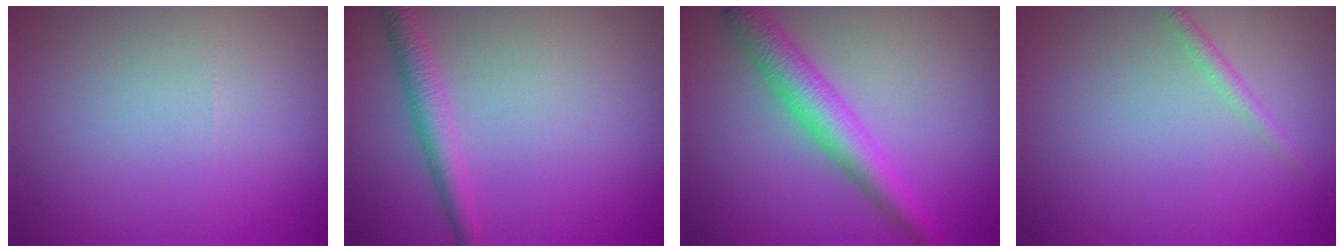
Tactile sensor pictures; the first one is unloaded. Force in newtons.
{"total": 2.7, "press": 2.7, "slide": 0.1}
{"total": 4.2, "press": 4.2, "slide": 0.1}
{"total": 1.2, "press": 1.2, "slide": 0.0}